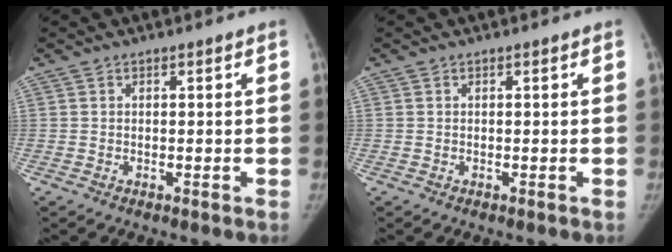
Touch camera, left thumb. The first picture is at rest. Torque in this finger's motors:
{"motor_torque": [-0.04, 0.04, 0.21, -0.02, 0.00]}